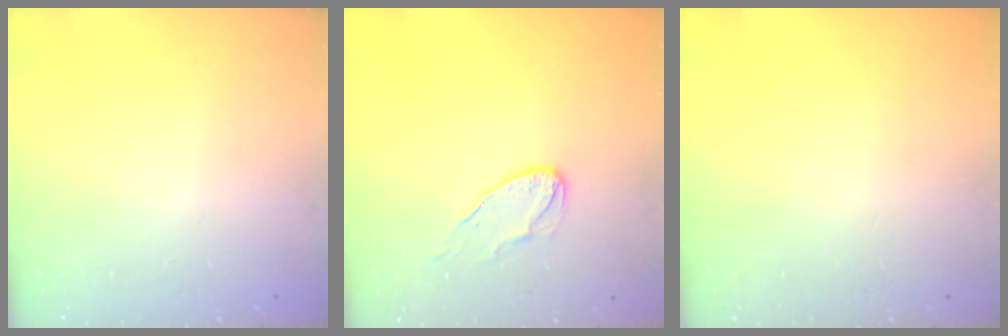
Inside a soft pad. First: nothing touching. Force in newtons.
{"total": 6.8, "press": 6.8, "slide": 0.2}
{"total": 0.0}